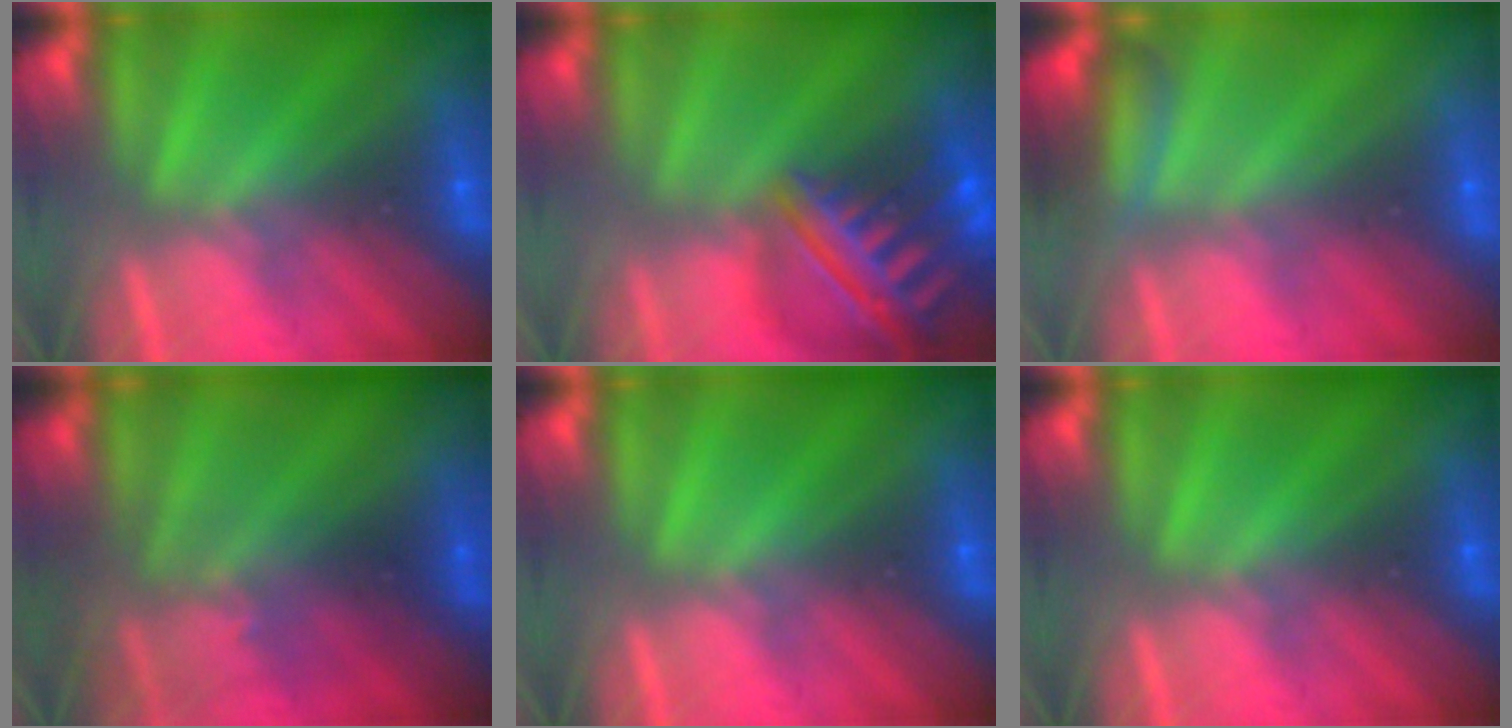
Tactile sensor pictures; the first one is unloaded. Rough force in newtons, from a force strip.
{"total": 8.3}
{"total": 2.8}
{"total": 2.9}
{"total": 0.0}
{"total": 0.0}